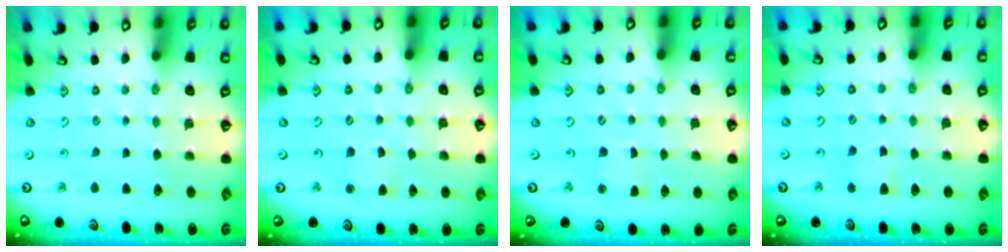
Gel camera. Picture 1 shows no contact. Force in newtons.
{"total": 1.9, "press": 1.9, "slide": 0.2}
{"total": 2.0, "press": 2.0, "slide": 0.3}
{"total": 3.5, "press": 3.5, "slide": 0.6}